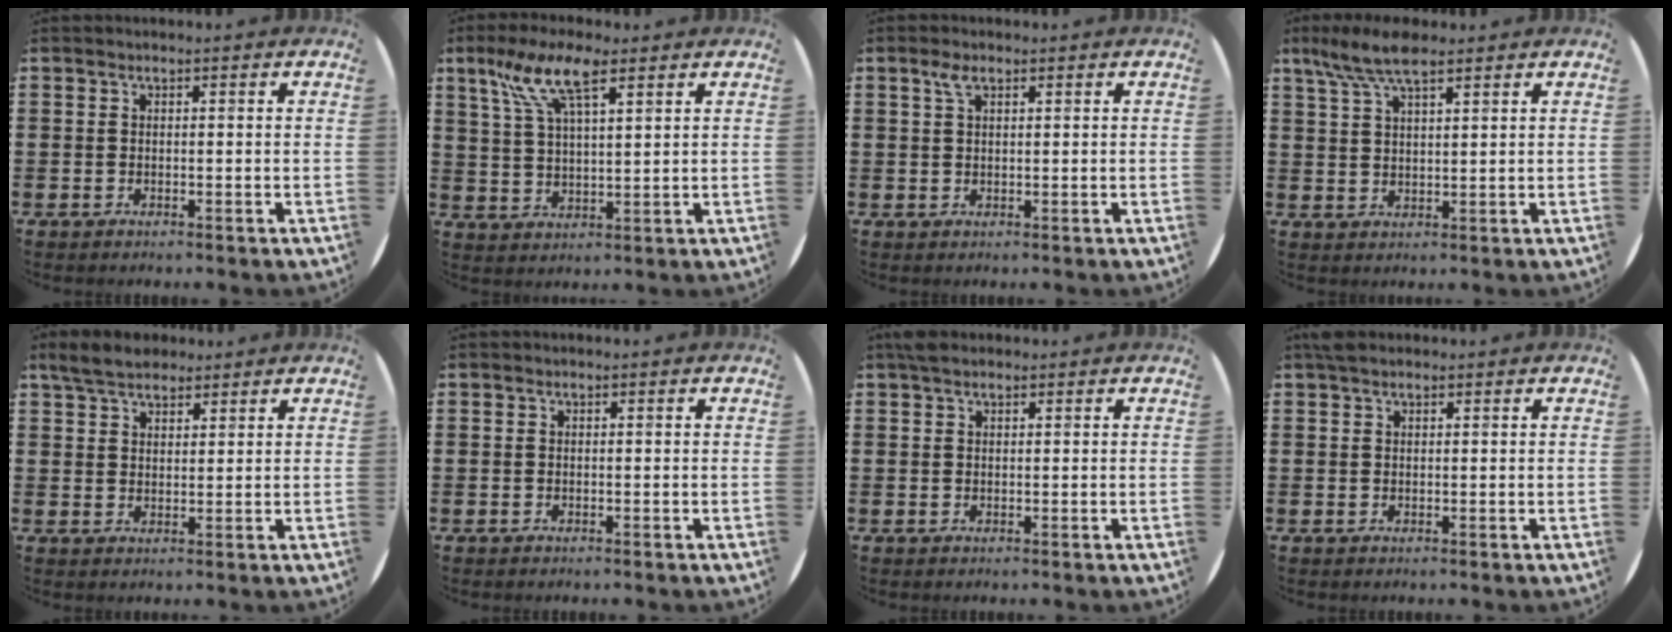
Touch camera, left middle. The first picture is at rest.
{"total": 8.4, "force": [5.4, 2.5, 6.0], "torque": [-0.132, -0.001, 0.096]}
{"total": 2.0, "force": [1.2, 0.8, 1.4], "torque": [-0.032, 0.005, 0.020]}
{"total": 6.6, "force": [4.9, 2.1, 4.0], "torque": [-0.090, 0.000, 0.088]}
{"total": 4.7, "force": [4.1, 1.7, 1.6], "torque": [-0.042, 0.000, 0.078]}
{"total": 0.0}
{"total": 1.5, "force": [1.2, 0.6, 0.6], "torque": [-0.015, 0.004, 0.022]}
{"total": 1.3, "force": [1.1, 0.5, 0.5], "torque": [-0.013, 0.004, 0.021]}